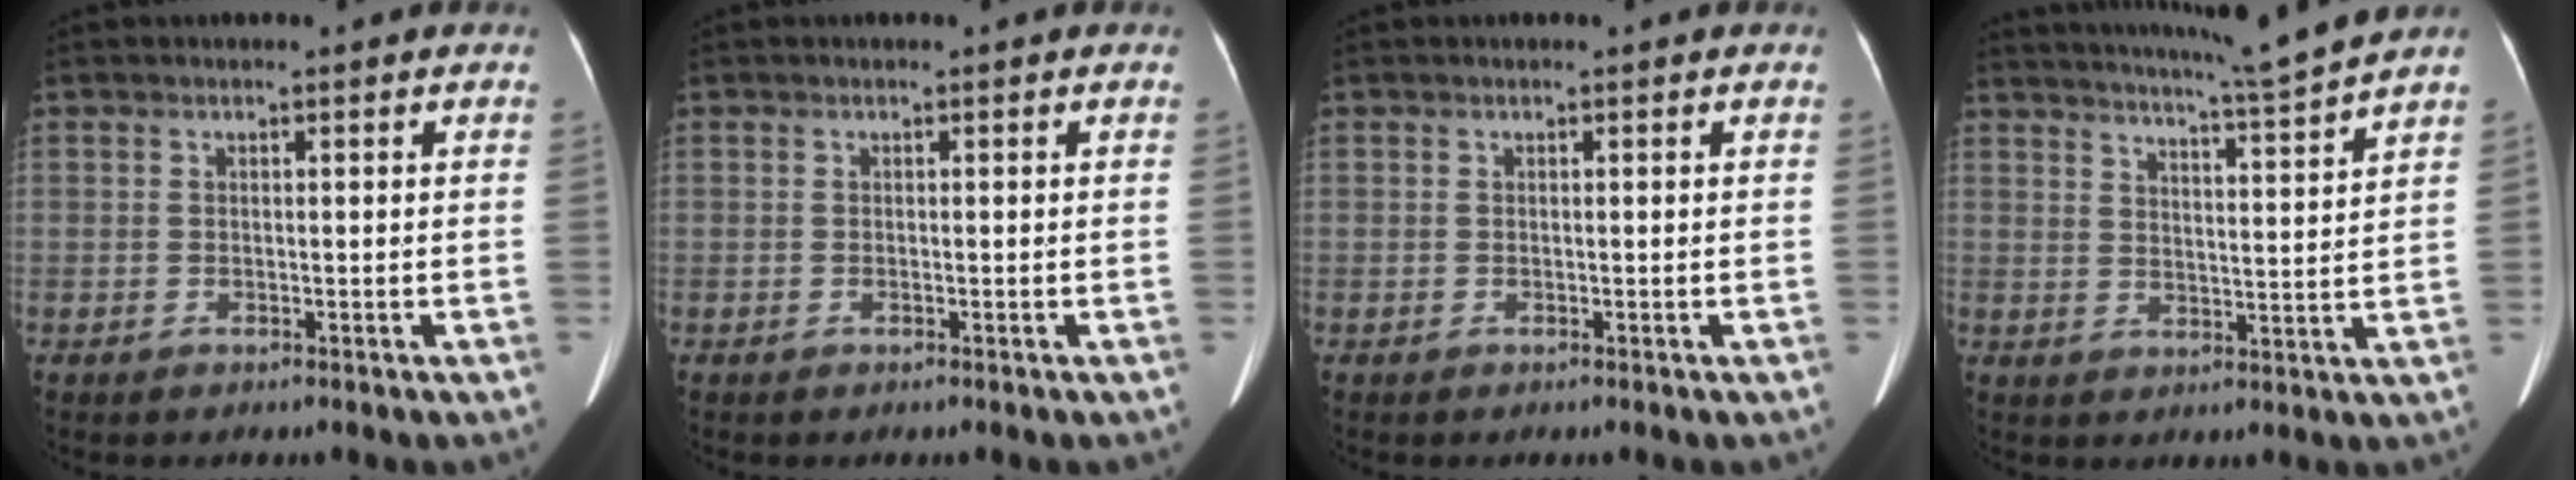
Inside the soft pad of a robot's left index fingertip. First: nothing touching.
{"total": 1.3, "force": [-1.3, 0.0, -0.3], "torque": [0.005, 0.001, -0.019]}
{"total": 0.0}
{"total": 9.8, "force": [8.8, -2.5, 3.4], "torque": [-0.064, -0.029, 0.133]}